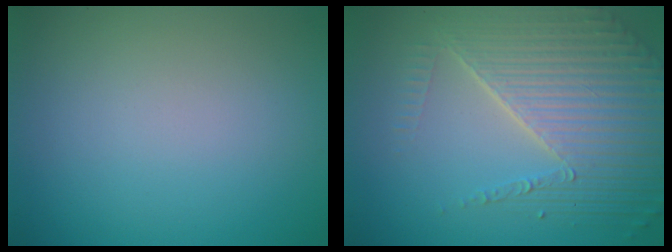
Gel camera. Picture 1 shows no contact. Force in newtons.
{"total": 7.2, "press": 5.2, "slide": 5.0}